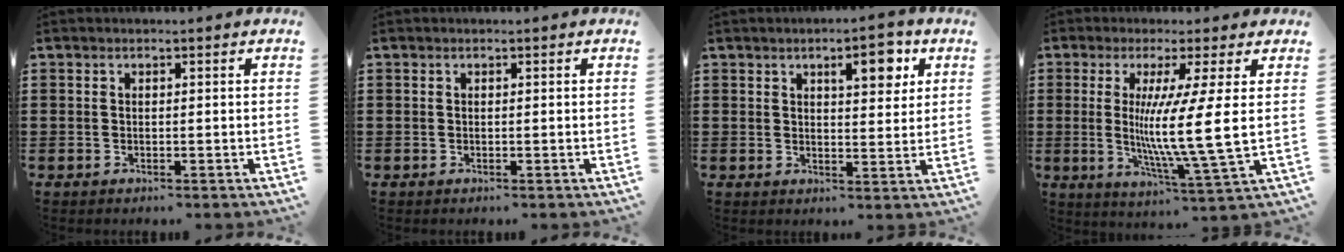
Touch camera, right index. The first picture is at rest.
{"total": 0.0}
{"total": 6.1, "force": [3.1, 2.3, 4.7], "torque": [-0.060, -0.006, 0.044]}
{"total": 11.1, "force": [0.8, -0.7, 11.0], "torque": [-0.207, -0.022, 0.006]}